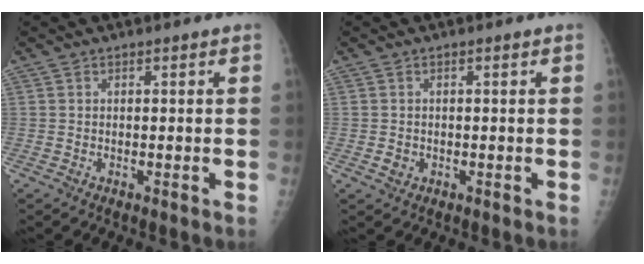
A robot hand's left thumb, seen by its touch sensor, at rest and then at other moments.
{"total": 1.4, "force": [-0.3, 1.3, 0.6], "torque": [-0.007, 0.002, -0.001]}